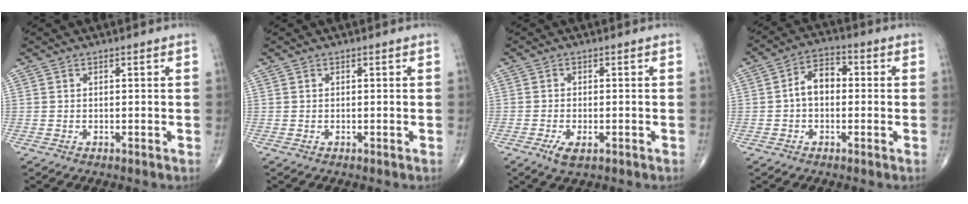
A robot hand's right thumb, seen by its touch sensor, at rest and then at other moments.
{"total": 0.0}
{"total": 3.1, "force": [-1.5, 1.3, 2.4], "torque": [-0.044, -0.002, -0.027]}
{"total": 5.9, "force": [-0.3, 3.9, 4.4], "torque": [-0.062, 0.024, -0.016]}